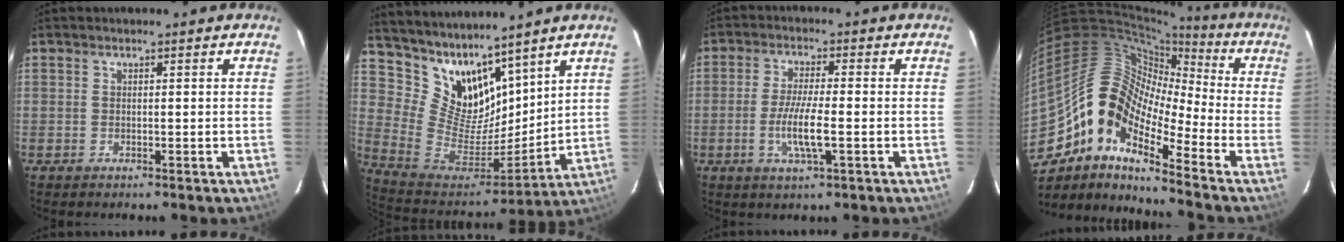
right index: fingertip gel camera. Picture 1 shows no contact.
{"total": 14.9, "force": [11.9, 7.4, 5.1], "torque": [-0.115, -0.014, 0.243]}
{"total": 7.1, "force": [-1.9, 0.9, 6.8], "torque": [-0.133, -0.008, -0.039]}
{"total": 15.8, "force": [-8.3, 6.4, 11.8], "torque": [-0.196, 0.004, -0.178]}